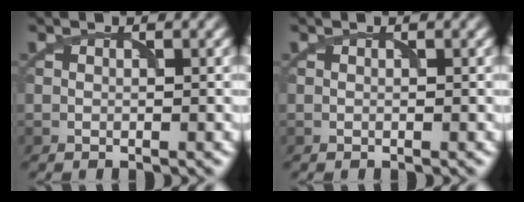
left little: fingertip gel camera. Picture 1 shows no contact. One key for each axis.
{"total": 0.0}